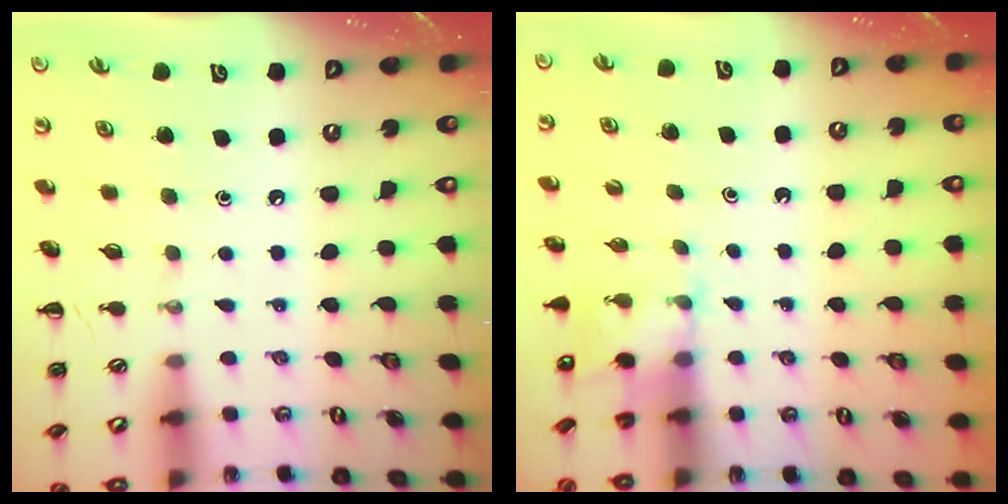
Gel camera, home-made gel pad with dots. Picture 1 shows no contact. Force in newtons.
{"total": 3.8, "press": 3.7, "slide": 0.8}